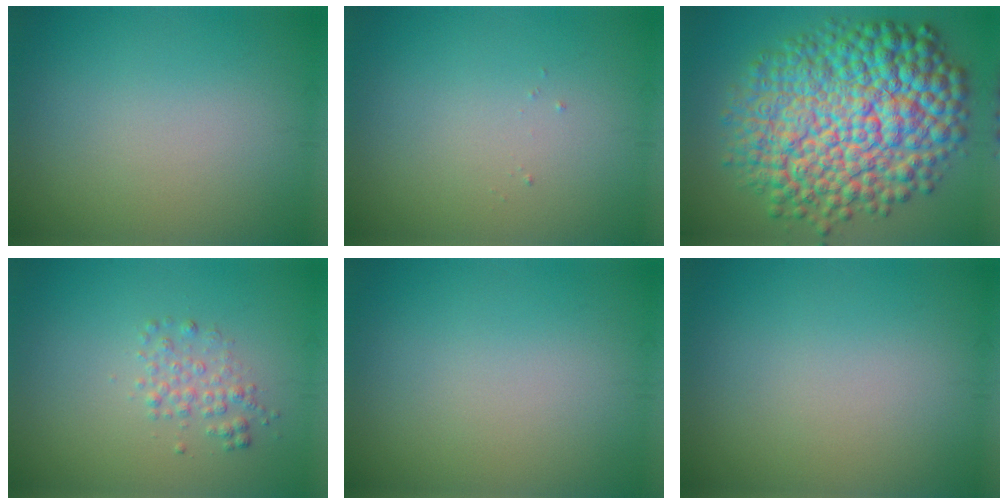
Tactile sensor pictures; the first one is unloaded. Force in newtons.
{"total": 0.0}
{"total": 15.5, "press": 15.5, "slide": 0.1}
{"total": 1.8, "press": 1.8, "slide": 0.0}
{"total": 0.0}
{"total": 0.0}